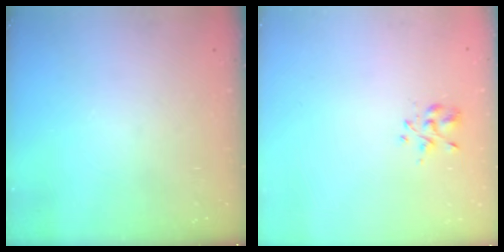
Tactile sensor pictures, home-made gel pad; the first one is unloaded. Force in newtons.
{"total": 3.1, "press": 3.0, "slide": 0.8}